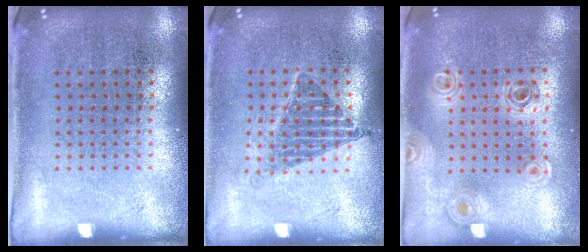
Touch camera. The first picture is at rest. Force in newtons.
{"total": 1.1, "press": 1.0, "slide": 0.6}
{"total": 0.8, "press": 0.8, "slide": 0.0}